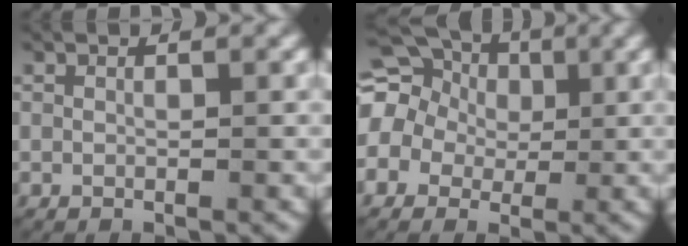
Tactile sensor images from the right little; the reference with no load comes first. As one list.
[{"total": 13.1, "force": [3.2, 11.6, 5.3], "torque": [-0.132, 0.001, 0.031]}]